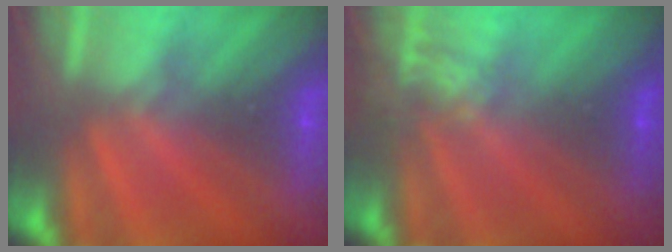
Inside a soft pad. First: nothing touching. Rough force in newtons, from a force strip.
{"total": 3.6}